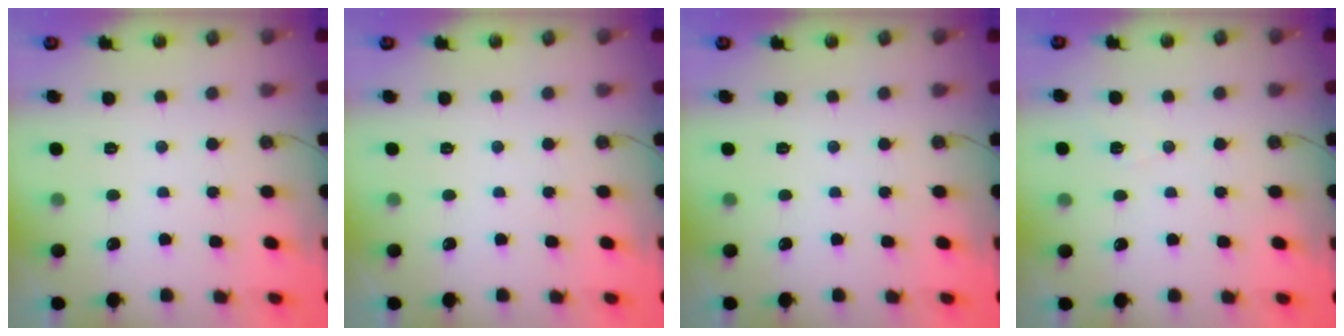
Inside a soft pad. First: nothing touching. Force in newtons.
{"total": 0.0}
{"total": 0.0}
{"total": 2.7, "press": 2.3, "slide": 1.4}